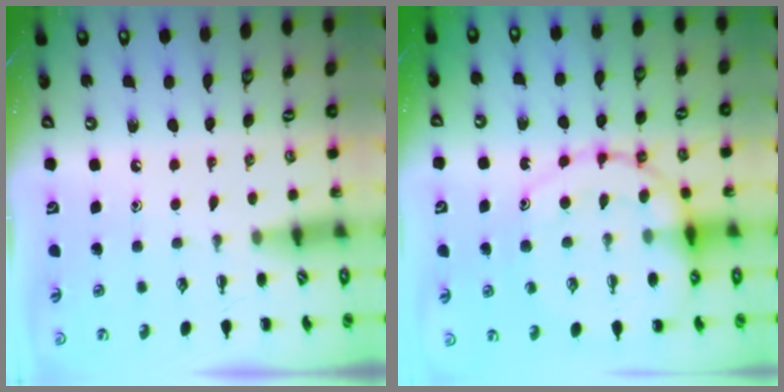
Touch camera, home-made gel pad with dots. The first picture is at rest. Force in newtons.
{"total": 17.9, "press": 17.8, "slide": 2.2}